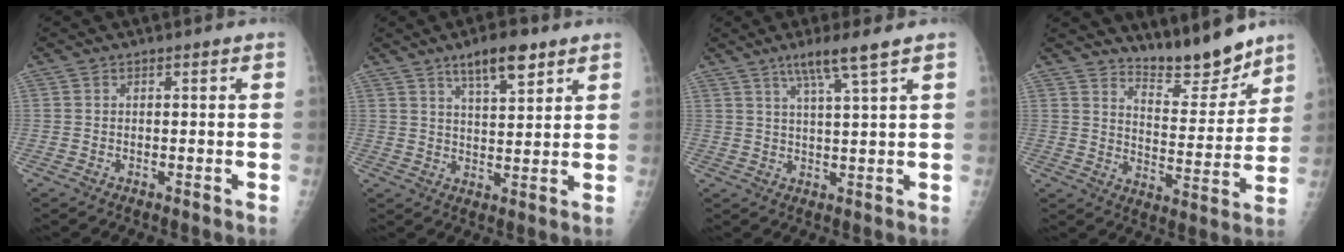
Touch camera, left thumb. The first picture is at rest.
{"total": 8.2, "force": [5.4, 2.6, 5.6], "torque": [-0.078, -0.029, 0.090]}
{"total": 6.2, "force": [4.0, -0.5, 4.7], "torque": [-0.090, -0.020, 0.077]}
{"total": 10.8, "force": [9.9, 2.4, 3.5], "torque": [-0.023, -0.081, 0.168]}